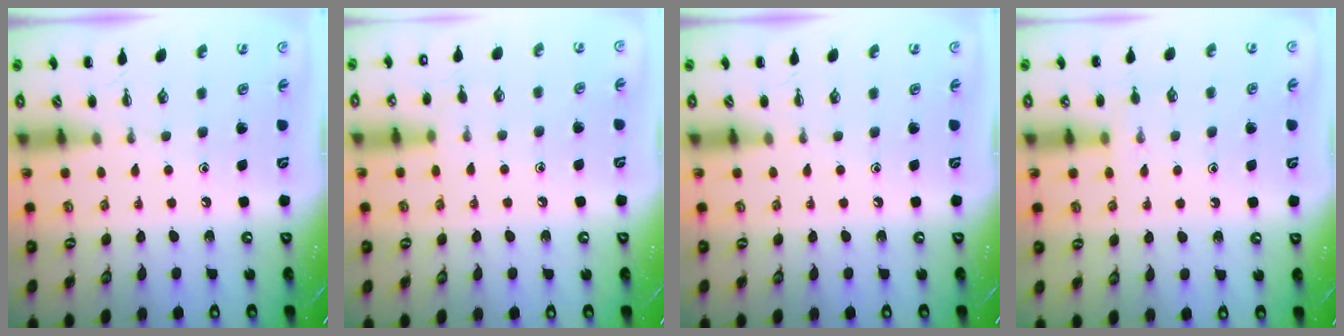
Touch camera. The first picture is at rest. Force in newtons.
{"total": 8.9, "press": 8.7, "slide": 2.0}
{"total": 0.0}
{"total": 4.9, "press": 4.8, "slide": 1.2}